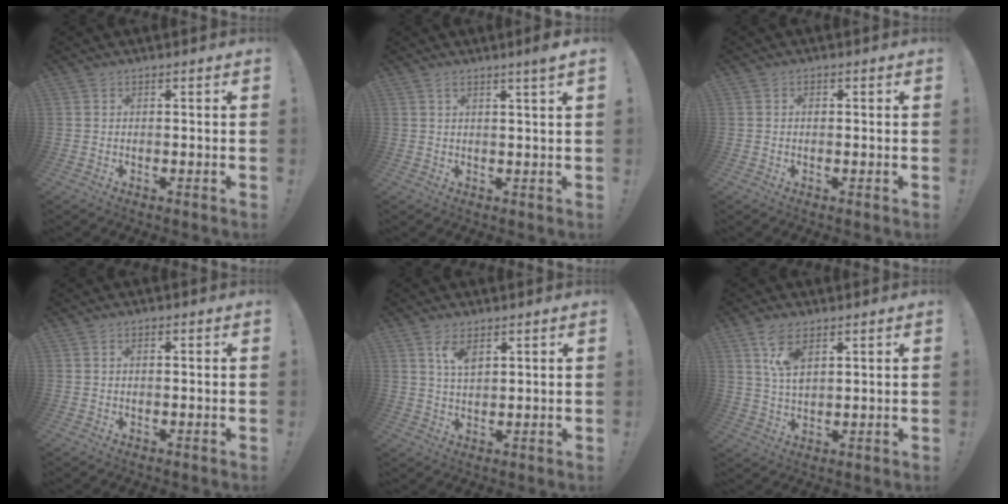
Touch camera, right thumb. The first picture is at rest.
{"total": 3.0, "force": [1.6, -0.5, 2.6], "torque": [-0.043, -0.009, 0.024]}
{"total": 0.7, "force": [-0.2, 0.5, 0.4], "torque": [-0.010, 0.001, -0.004]}
{"total": 0.8, "force": [0.1, 0.5, 0.7], "torque": [-0.011, 0.000, 0.002]}
{"total": 5.1, "force": [2.8, 2.3, 3.6], "torque": [-0.058, -0.013, 0.047]}
{"total": 7.9, "force": [4.3, 3.7, 5.6], "torque": [-0.103, -0.011, 0.079]}